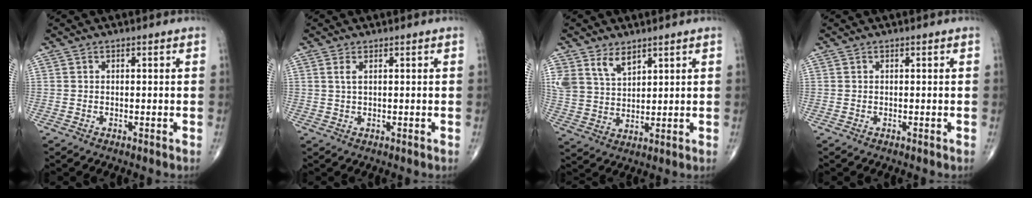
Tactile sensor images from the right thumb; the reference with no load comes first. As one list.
[{"total": 1.6, "force": [0.6, 0.5, 1.3], "torque": [-0.033, 0.004, 0.017]}, {"total": 7.3, "force": [4.7, 4.2, 3.7], "torque": [-0.057, -0.024, 0.100]}, {"total": 0.0}]